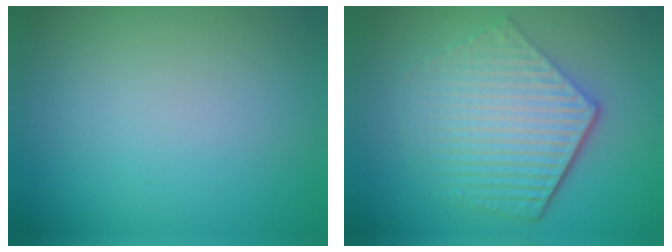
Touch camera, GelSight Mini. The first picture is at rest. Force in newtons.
{"total": 6.1, "press": 4.4, "slide": 4.3}